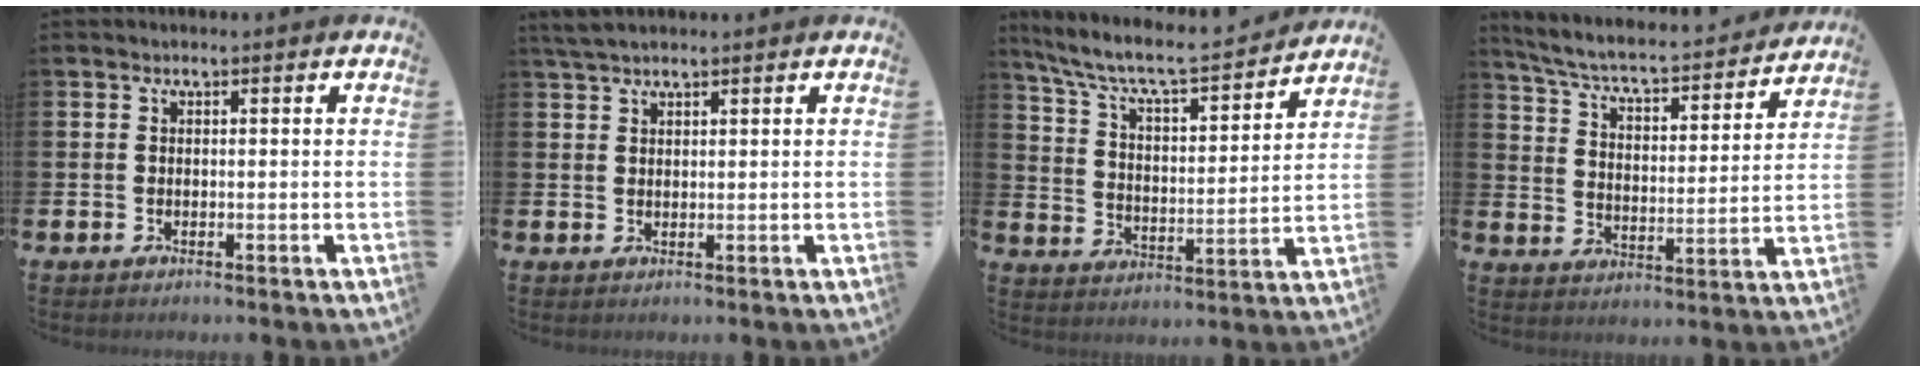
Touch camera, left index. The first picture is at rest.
{"total": 2.6, "force": [2.3, 0.7, 1.0], "torque": [-0.025, 0.001, 0.042]}
{"total": 7.9, "force": [7.1, 1.3, 3.1], "torque": [-0.100, -0.050, 0.118]}
{"total": 5.6, "force": [5.0, 0.8, 2.2], "torque": [-0.075, -0.045, 0.079]}